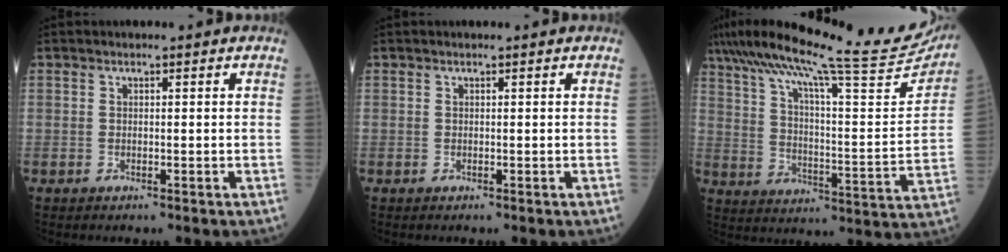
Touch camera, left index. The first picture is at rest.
{"total": 0.0}
{"total": 27.1, "force": [22.9, 1.6, 14.3], "torque": [-0.242, -0.028, 0.315]}